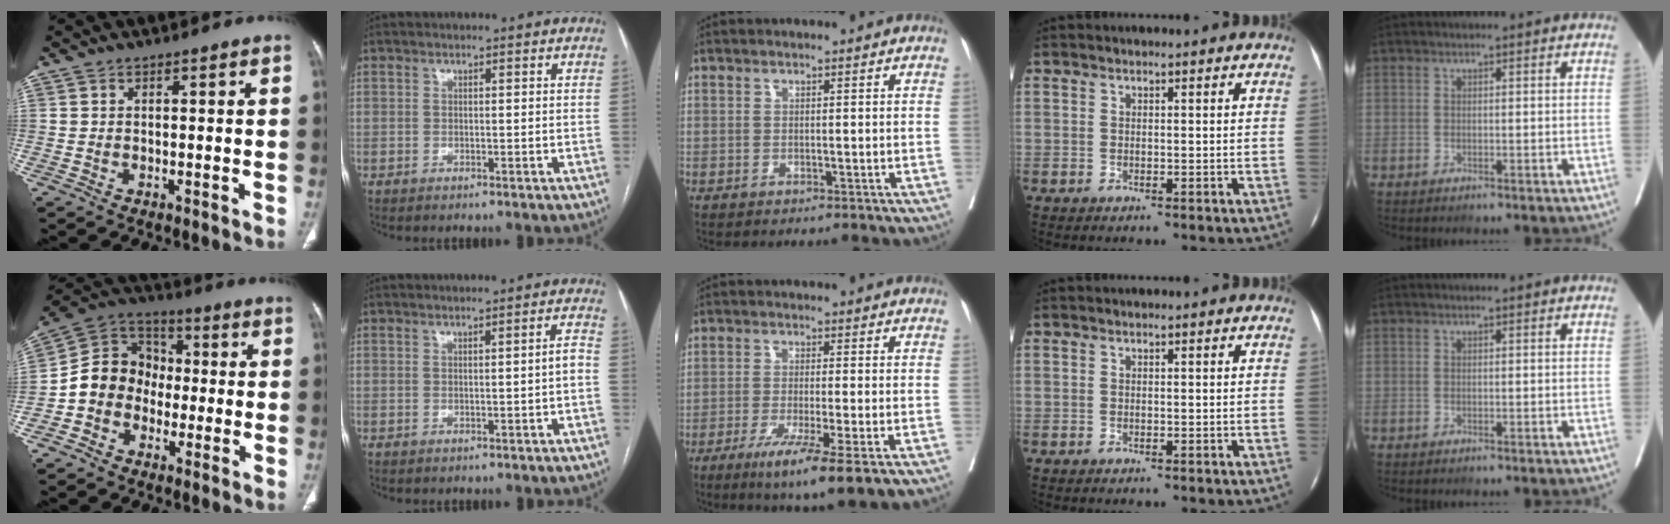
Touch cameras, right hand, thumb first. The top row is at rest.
{"thumb": {"total": 11.3, "force": [-2.4, 9.8, 5.1], "torque": [-0.060, 0.043, -0.059]}, "index": {"total": 1.4, "force": [-0.3, -0.1, 1.4], "torque": [-0.017, 0.001, -0.003]}, "middle": {"total": 9.4, "force": [-5.1, -0.1, 7.8], "torque": [-0.124, -0.027, -0.081]}}